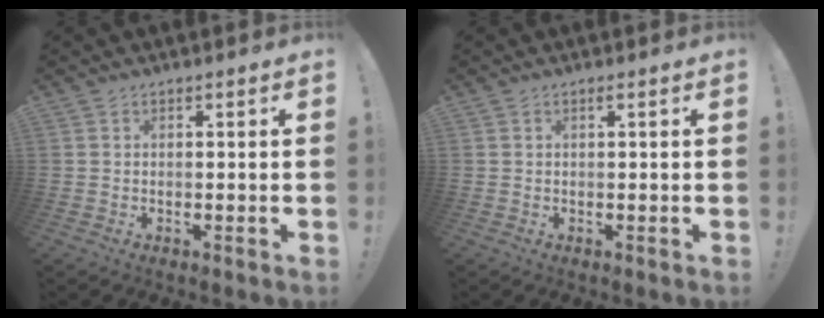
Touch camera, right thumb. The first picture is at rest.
{"total": 0.6, "force": [0.2, -0.2, 0.6], "torque": [-0.011, -0.001, 0.002]}